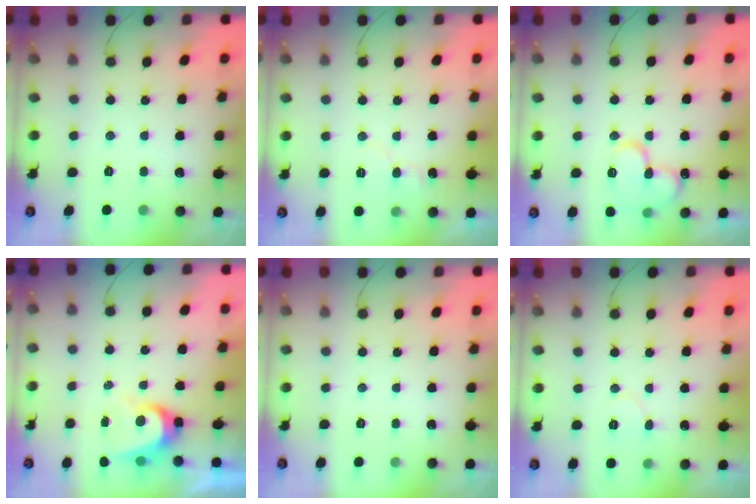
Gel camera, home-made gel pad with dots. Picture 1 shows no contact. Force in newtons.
{"total": 5.6, "press": 5.6, "slide": 0.2}
{"total": 13.8, "press": 13.7, "slide": 1.8}
{"total": 7.1, "press": 7.1, "slide": 0.8}
{"total": 0.0}
{"total": 5.1, "press": 5.0, "slide": 0.5}